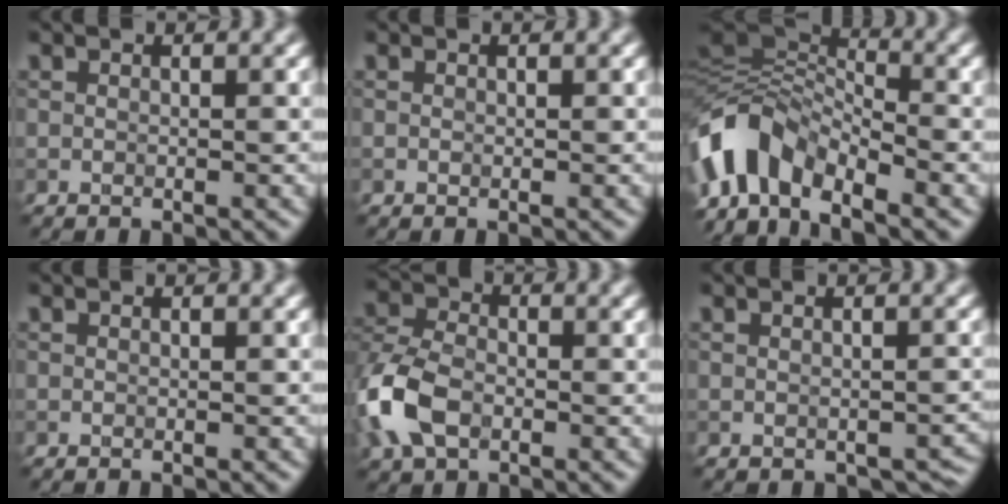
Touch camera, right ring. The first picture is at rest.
{"total": 0.0}
{"total": 7.8, "force": [-4.4, 4.2, 4.9], "torque": [-0.089, 0.010, -0.094]}
{"total": 0.0}
{"total": 7.0, "force": [-2.5, 4.8, 4.4], "torque": [-0.109, 0.003, -0.066]}
{"total": 3.3, "force": [-2.1, 1.9, 1.7], "torque": [-0.015, 0.001, -0.018]}